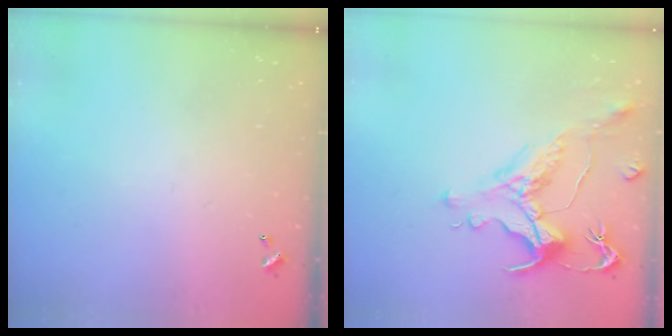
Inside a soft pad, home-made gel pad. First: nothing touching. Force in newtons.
{"total": 1.4, "press": 0.2, "slide": 1.4}